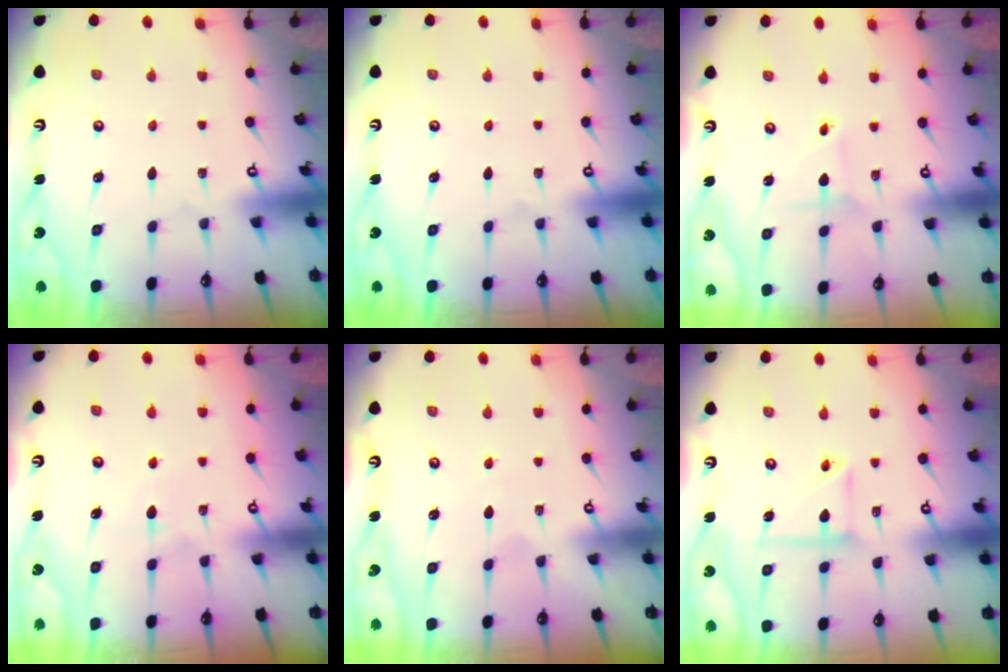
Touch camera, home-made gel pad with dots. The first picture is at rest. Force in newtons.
{"total": 0.0}
{"total": 0.7, "press": 0.7, "slide": 0.0}
{"total": 5.4, "press": 5.4, "slide": 0.2}
{"total": 2.5, "press": 2.5, "slide": 0.2}
{"total": 6.0, "press": 6.0, "slide": 0.5}